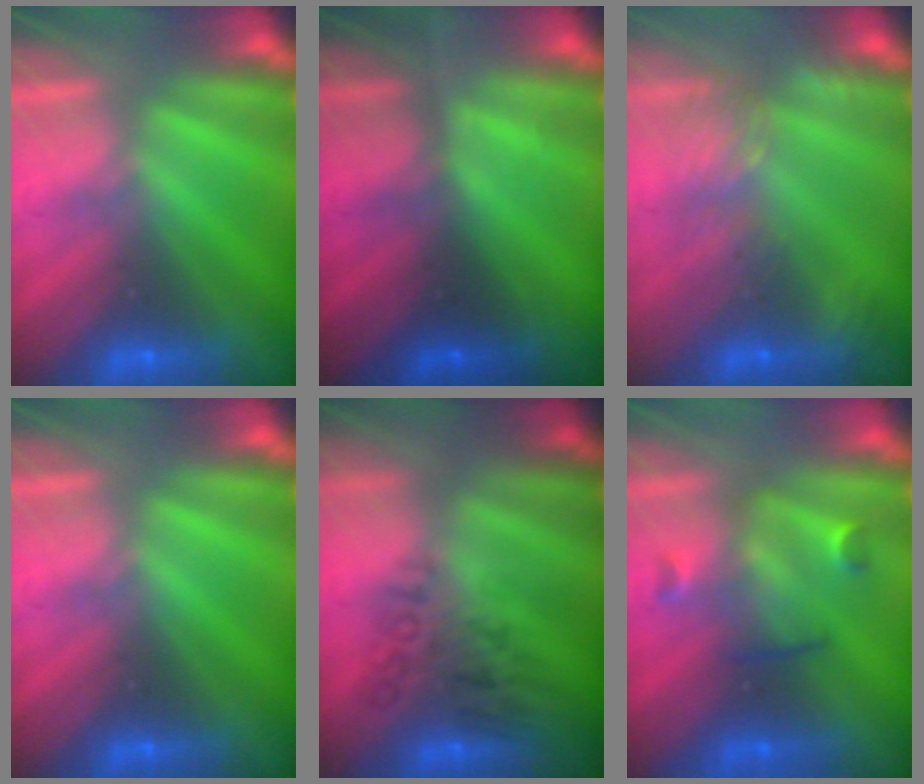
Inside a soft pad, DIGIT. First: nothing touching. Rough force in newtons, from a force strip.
{"total": 1.3}
{"total": 7.1}
{"total": 0.0}
{"total": 2.9}
{"total": 3.0}